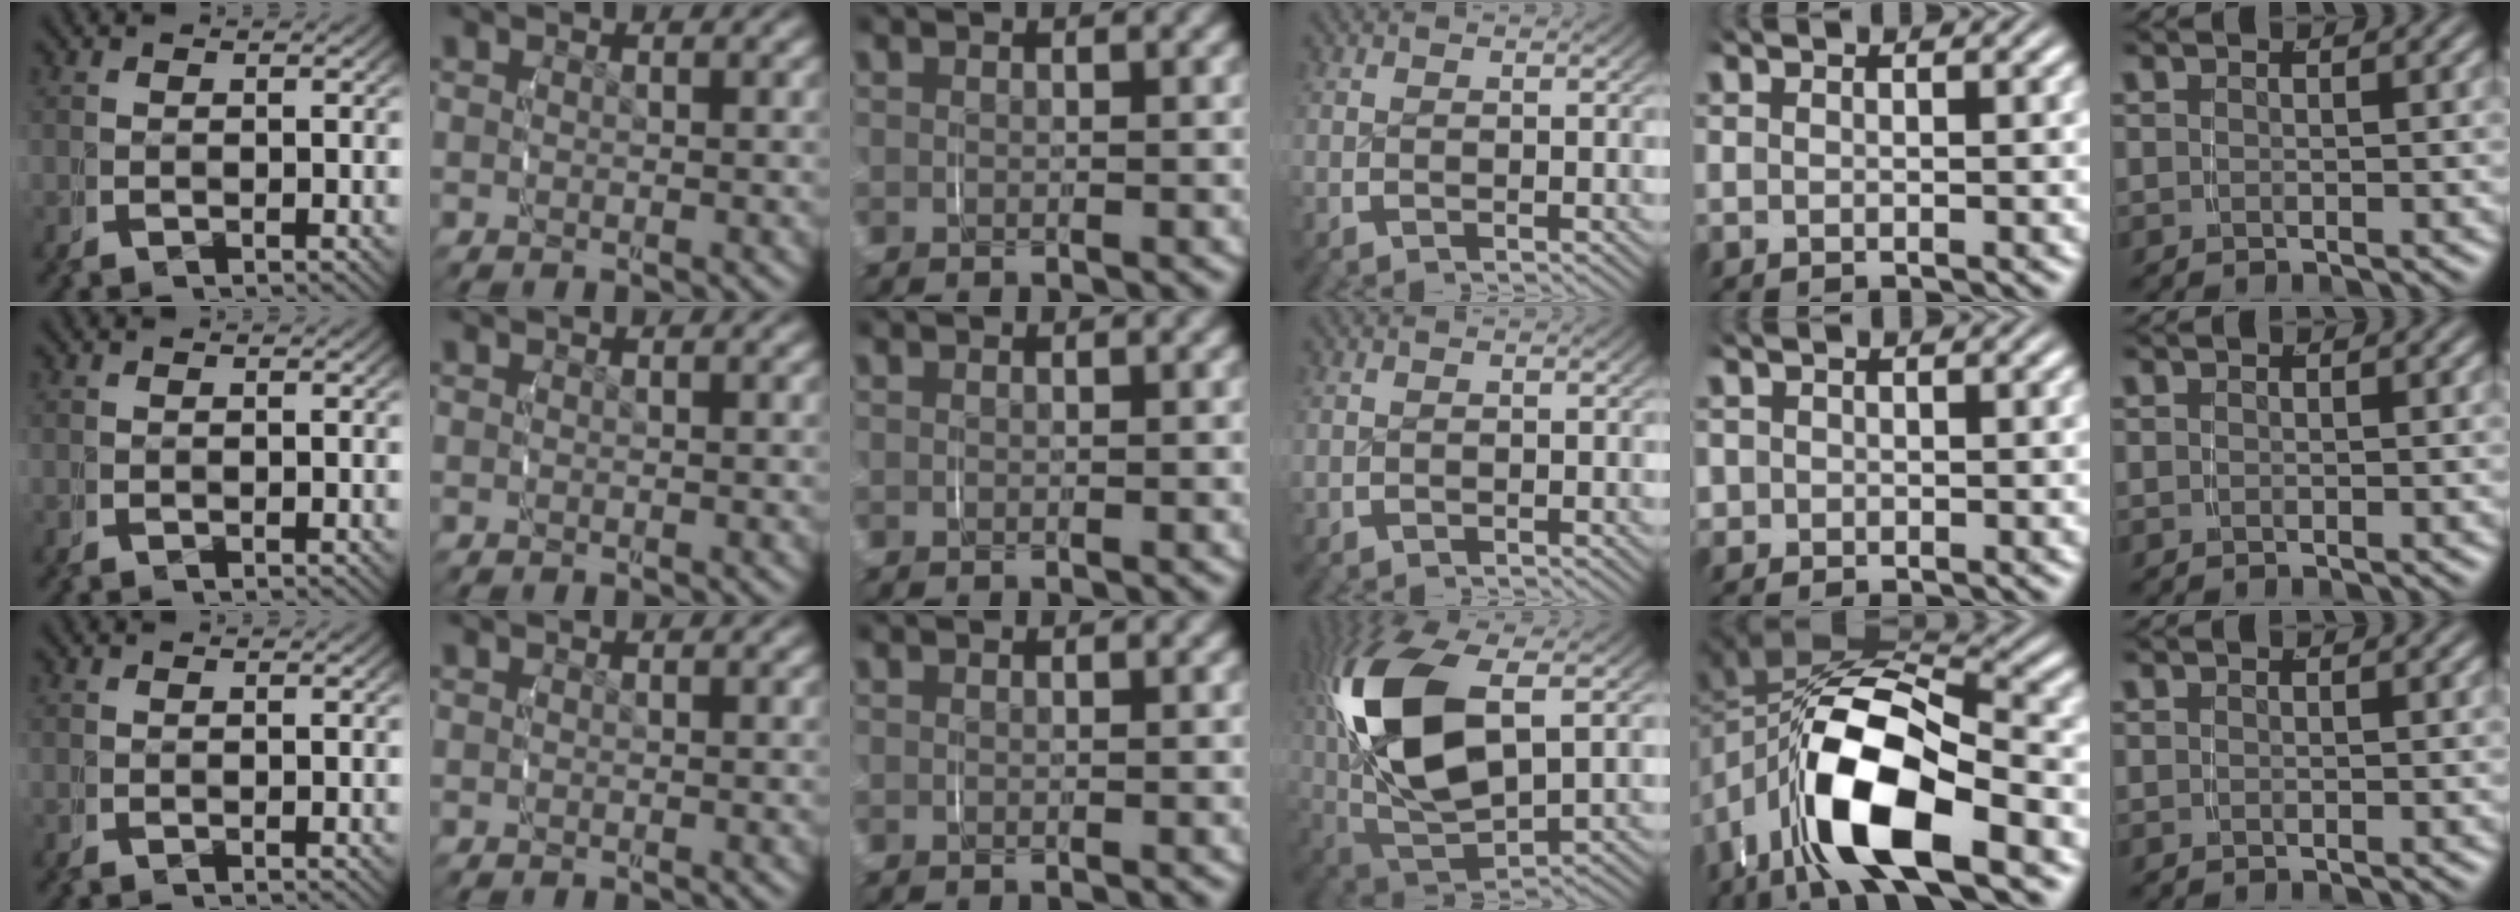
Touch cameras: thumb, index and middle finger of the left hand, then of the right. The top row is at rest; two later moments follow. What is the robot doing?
{"motion": "grasp_and_lifting", "object": "fork"}